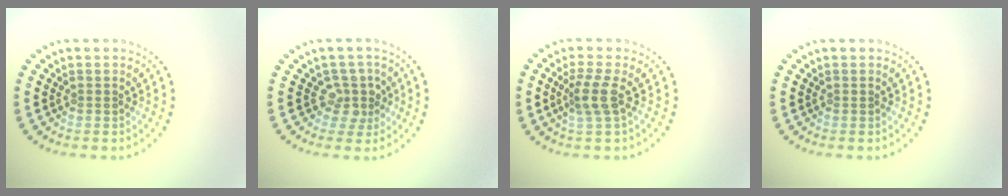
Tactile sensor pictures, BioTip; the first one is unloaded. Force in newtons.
{"total": 2.4, "press": 1.9, "slide": 1.5}
{"total": 2.5, "press": 1.9, "slide": 1.6}
{"total": 0.0}